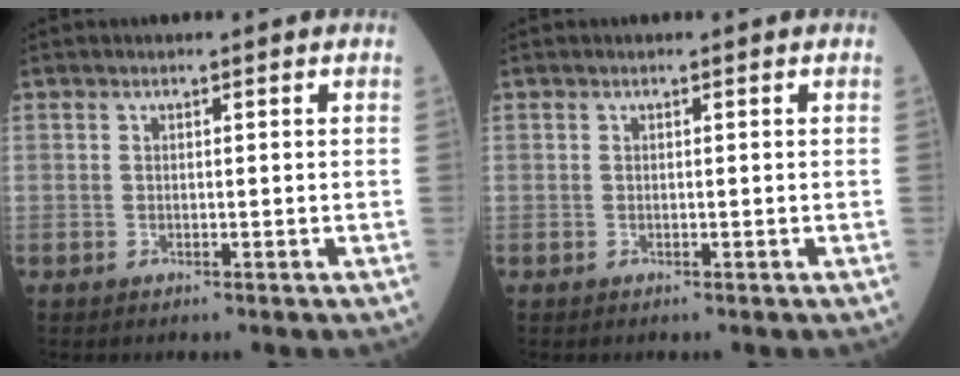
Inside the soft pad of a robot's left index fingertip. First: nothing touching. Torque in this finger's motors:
{"motor_torque": [0.00, 0.00, 0.00, -0.01]}